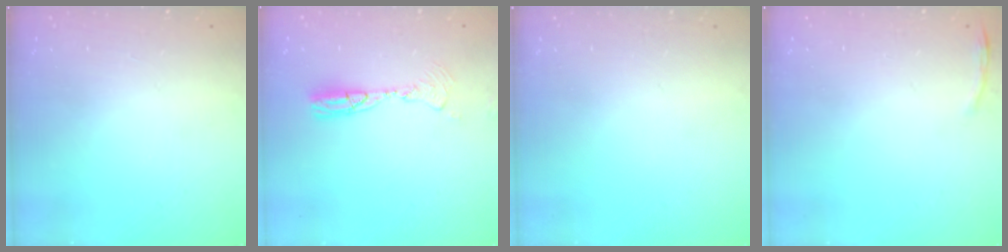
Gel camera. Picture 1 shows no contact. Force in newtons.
{"total": 9.2, "press": 9.0, "slide": 2.2}
{"total": 0.0}
{"total": 3.4, "press": 3.3, "slide": 0.9}